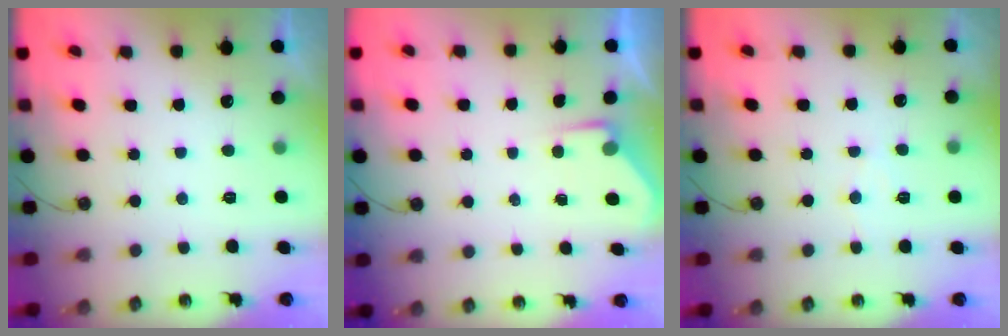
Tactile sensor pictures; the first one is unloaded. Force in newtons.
{"total": 2.7, "press": 2.6, "slide": 0.4}
{"total": 5.0, "press": 5.0, "slide": 0.4}